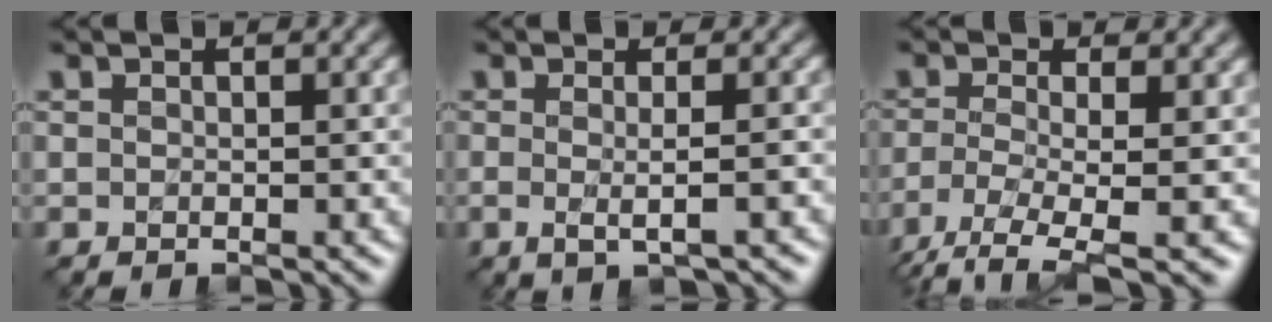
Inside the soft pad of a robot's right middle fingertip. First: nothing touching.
{"total": 2.7, "force": [-0.3, 0.7, 2.6], "torque": [-0.038, -0.003, -0.004]}
{"total": 5.5, "force": [-2.7, 1.4, 4.6], "torque": [-0.090, -0.012, -0.060]}